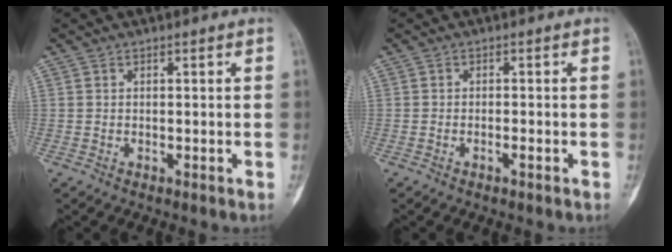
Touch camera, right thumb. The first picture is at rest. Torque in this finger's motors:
{"motor_torque": [-0.46, -0.32, -0.27, -0.02, -0.06]}